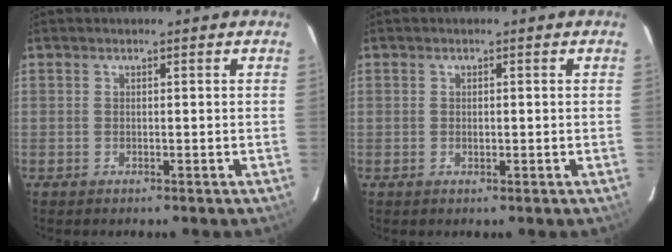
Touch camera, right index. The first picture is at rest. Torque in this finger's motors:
{"motor_torque": [-0.14, 0.15, -0.11, -0.05]}